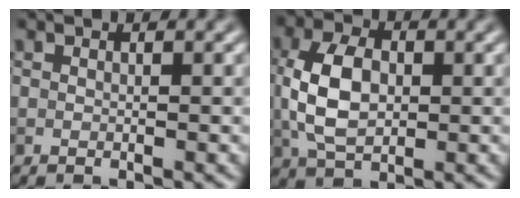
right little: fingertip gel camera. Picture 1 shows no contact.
{"total": 6.3, "force": [0.1, 4.1, 4.8], "torque": [-0.107, 0.003, 0.001]}